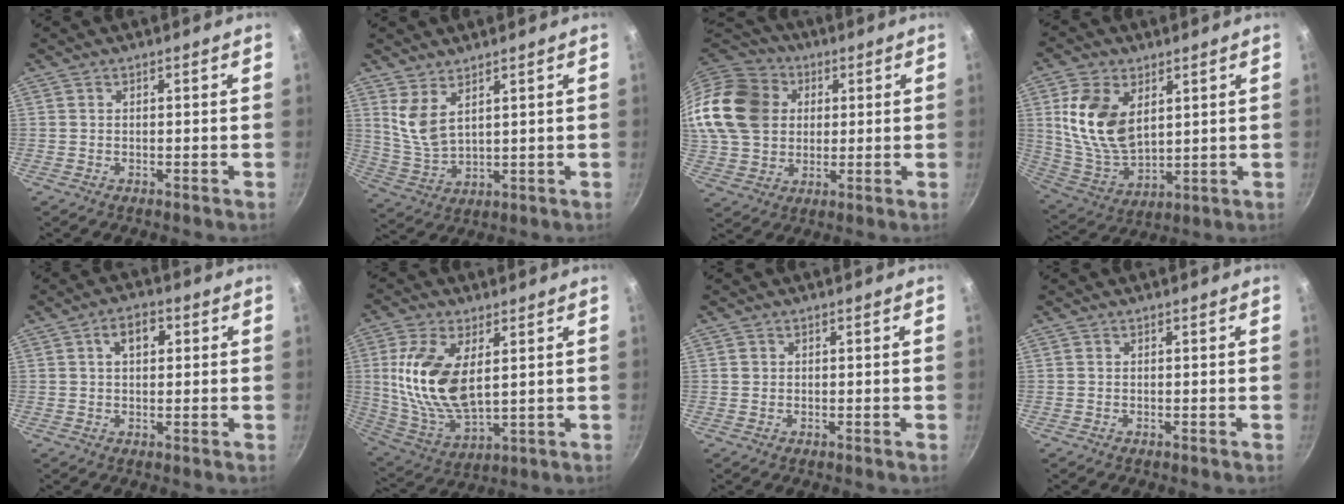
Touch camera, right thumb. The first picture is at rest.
{"total": 6.5, "force": [3.7, 2.9, 4.5], "torque": [-0.083, -0.038, 0.085]}
{"total": 22.8, "force": [5.7, 18.4, 12.1], "torque": [-0.244, 0.025, 0.109]}
{"total": 14.4, "force": [4.1, 9.1, 10.5], "torque": [-0.188, -0.027, 0.091]}
{"total": 5.3, "force": [1.4, 3.3, 3.9], "torque": [-0.045, 0.009, 0.017]}
{"total": 15.7, "force": [3.1, 8.1, 13.1], "torque": [-0.257, -0.022, 0.072]}
{"total": 1.0, "force": [0.2, 0.9, 0.3], "torque": [-0.001, 0.004, 0.002]}
{"total": 0.0}